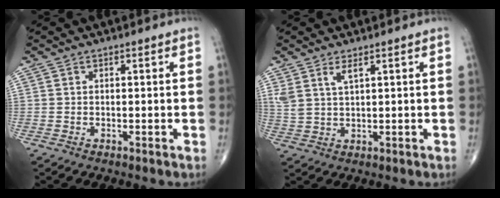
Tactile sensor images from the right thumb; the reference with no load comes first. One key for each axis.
{"total": 3.9, "fx": 2.3, "fy": 1.2, "fz": 2.9, "tx": -0.066, "ty": -0.010, "tz": 0.054}